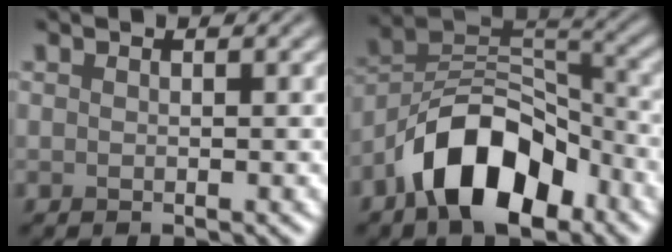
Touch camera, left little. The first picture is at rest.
{"total": 10.1, "force": [-5.8, 5.3, 6.4], "torque": [-0.100, 0.017, -0.114]}